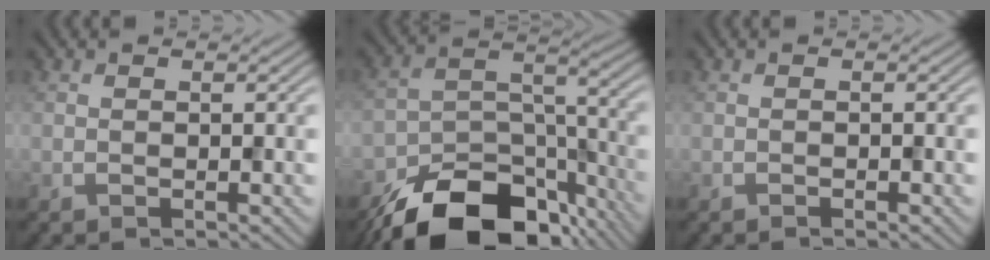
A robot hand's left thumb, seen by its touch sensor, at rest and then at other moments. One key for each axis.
{"total": 17.1, "fx": -12.6, "fy": 8.4, "fz": 7.9, "tx": -0.166, "ty": -0.038, "tz": -0.183}
{"total": 0.5, "fx": -0.4, "fy": 0.0, "fz": 0.3, "tx": -0.004, "ty": 0.001, "tz": -0.006}